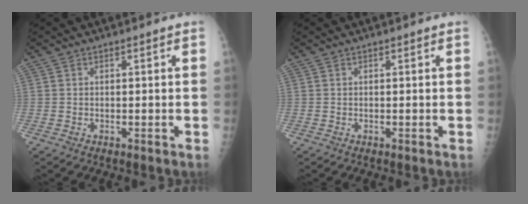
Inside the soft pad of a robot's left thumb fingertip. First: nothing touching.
{"total": 0.0}